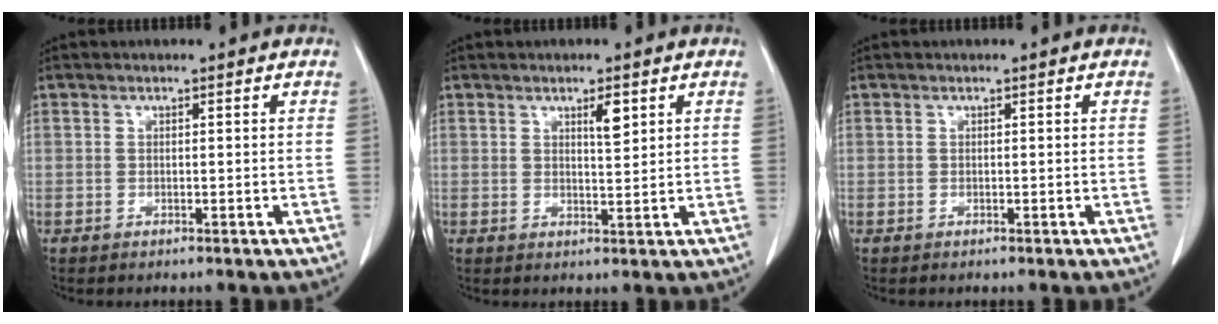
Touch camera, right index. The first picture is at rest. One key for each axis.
{"total": 2.8, "fx": 1.4, "fy": 0.5, "fz": 2.3, "tx": -0.038, "ty": -0.003, "tz": 0.024}
{"total": 0.0}